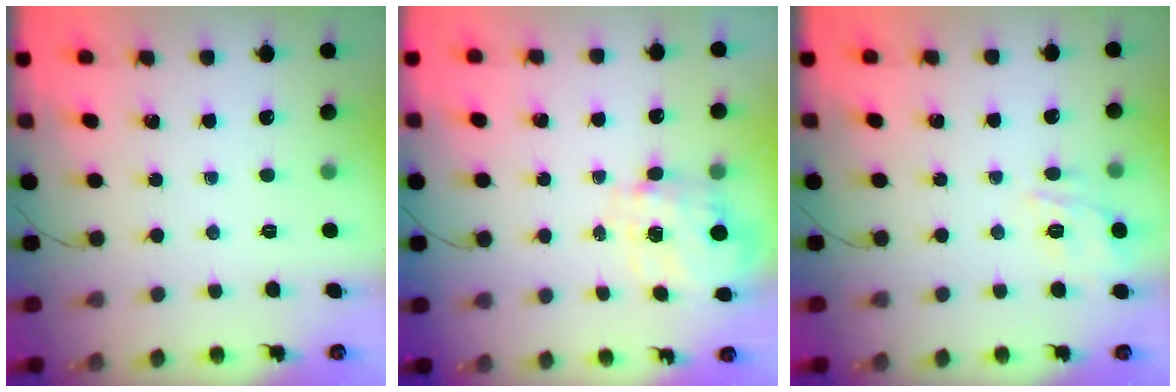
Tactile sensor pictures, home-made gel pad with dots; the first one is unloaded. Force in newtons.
{"total": 3.5, "press": 3.3, "slide": 1.0}
{"total": 10.7, "press": 10.7, "slide": 0.9}